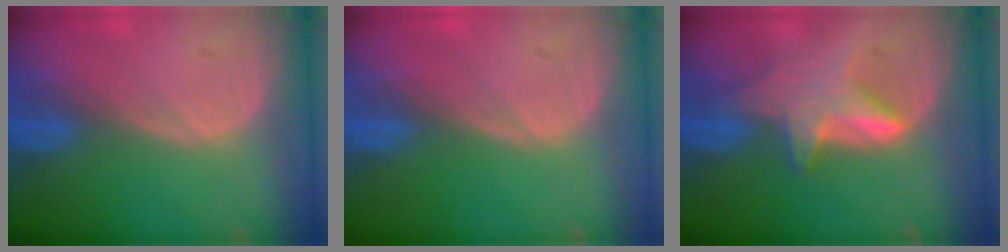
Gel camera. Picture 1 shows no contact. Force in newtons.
{"total": 0.0}
{"total": 5.8, "press": 5.8, "slide": 0.8}